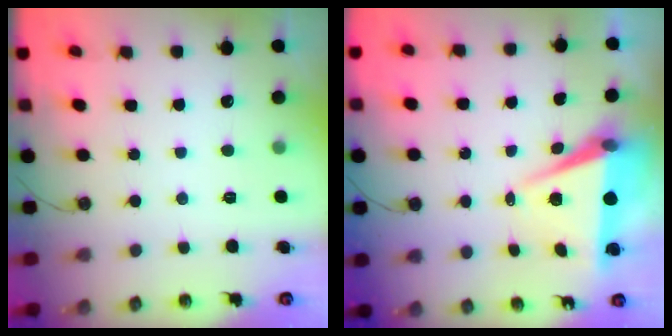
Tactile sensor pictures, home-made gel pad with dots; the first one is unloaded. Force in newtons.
{"total": 7.0, "press": 5.5, "slide": 4.3}